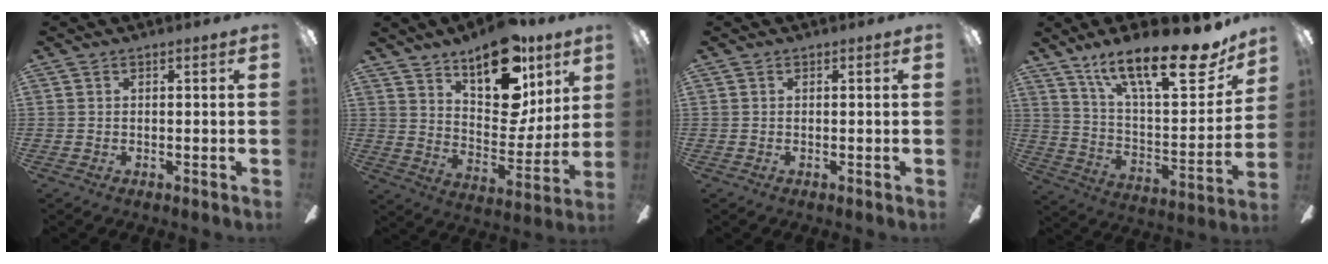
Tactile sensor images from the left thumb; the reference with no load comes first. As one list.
[{"total": 19.2, "force": [12.6, 9.1, 11.2], "torque": [-0.160, -0.073, 0.217]}, {"total": 0.0}, {"total": 23.3, "force": [16.6, 7.1, 14.8], "torque": [-0.219, -0.106, 0.271]}]